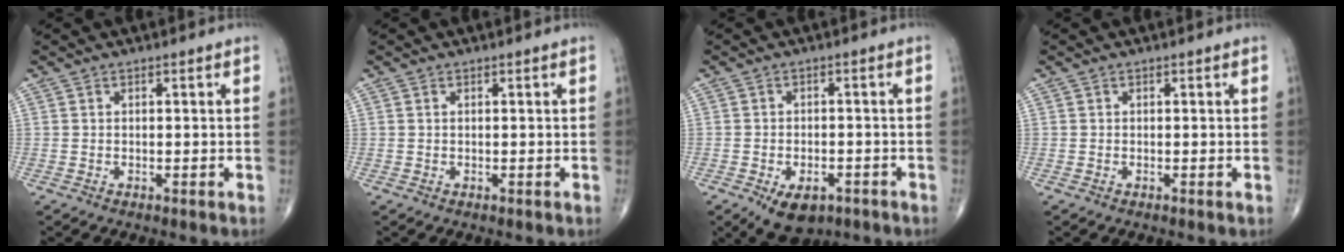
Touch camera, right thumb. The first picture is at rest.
{"total": 0.0}
{"total": 7.7, "force": [-4.2, 4.5, 4.6], "torque": [-0.060, 0.012, -0.056]}
{"total": 0.0}